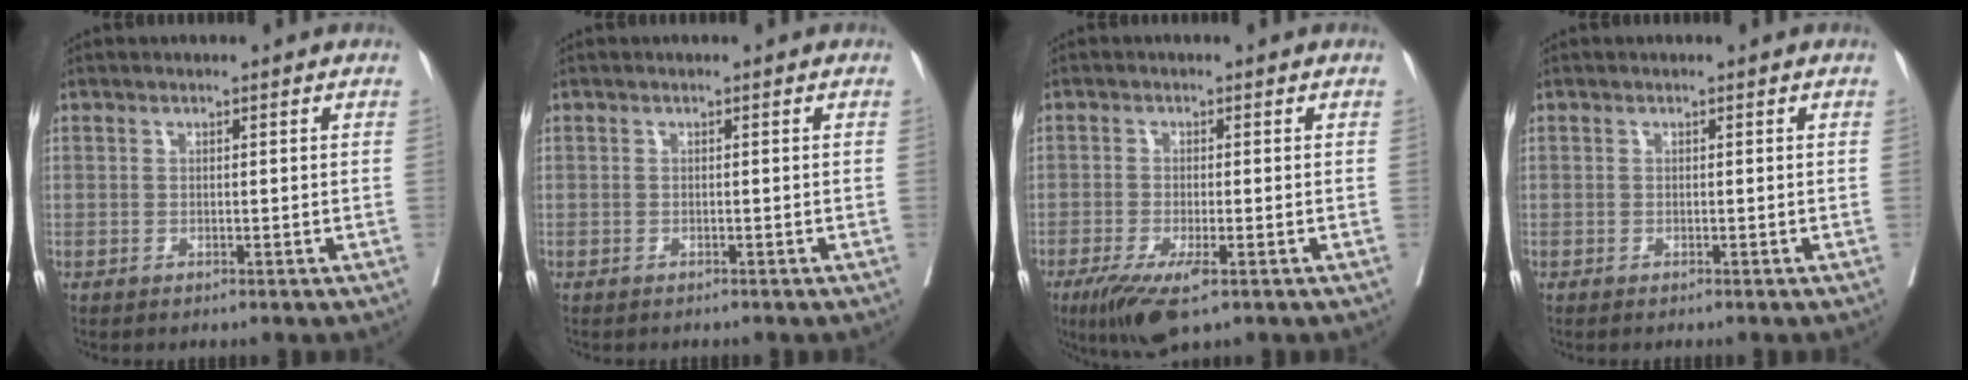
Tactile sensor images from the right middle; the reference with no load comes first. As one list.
[{"total": 1.7, "force": [-1.5, 0.4, 0.6], "torque": [-0.020, -0.005, -0.019]}, {"total": 6.7, "force": [-3.8, 1.3, 5.3], "torque": [-0.092, -0.018, -0.061]}, {"total": 1.3, "force": [-1.1, 0.1, 0.5], "torque": [-0.006, -0.001, -0.016]}]